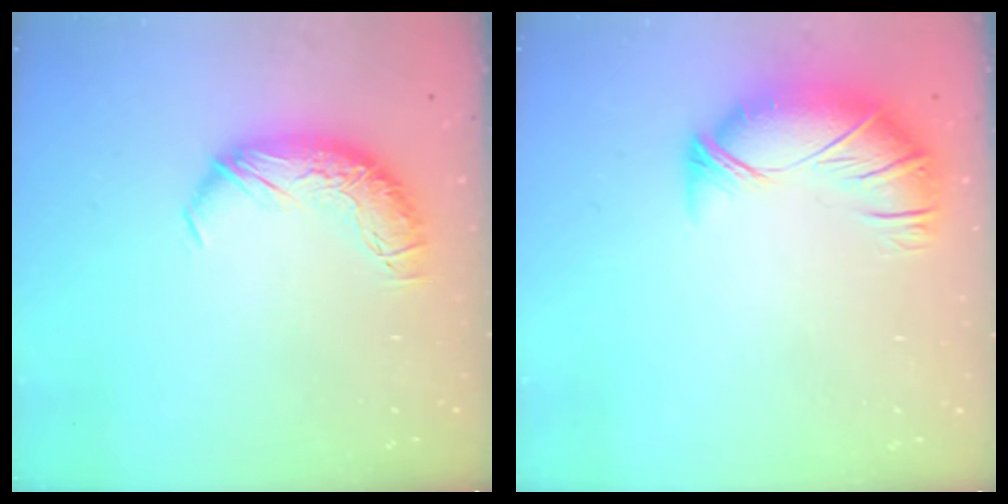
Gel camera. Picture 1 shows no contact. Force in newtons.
{"total": 3.0, "press": 1.9, "slide": 2.3}